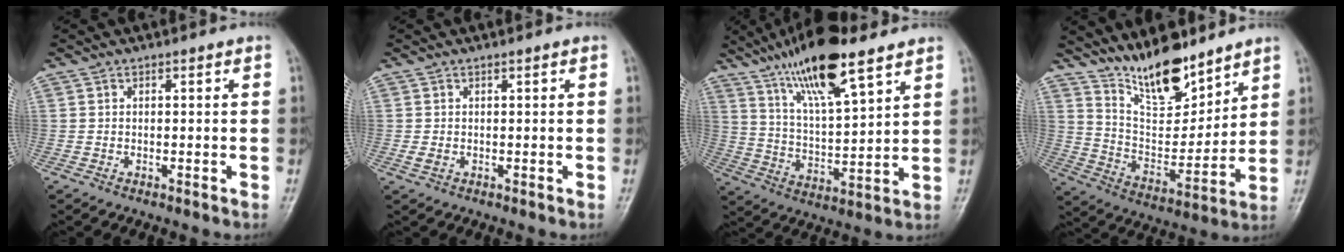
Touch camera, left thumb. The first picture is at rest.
{"total": 1.5, "force": [0.1, 0.9, 1.2], "torque": [-0.017, 0.004, 0.006]}
{"total": 16.9, "force": [11.2, 4.2, 12.0], "torque": [-0.198, -0.046, 0.207]}
{"total": 14.2, "force": [11.5, 4.7, 6.8], "torque": [-0.080, -0.081, 0.213]}